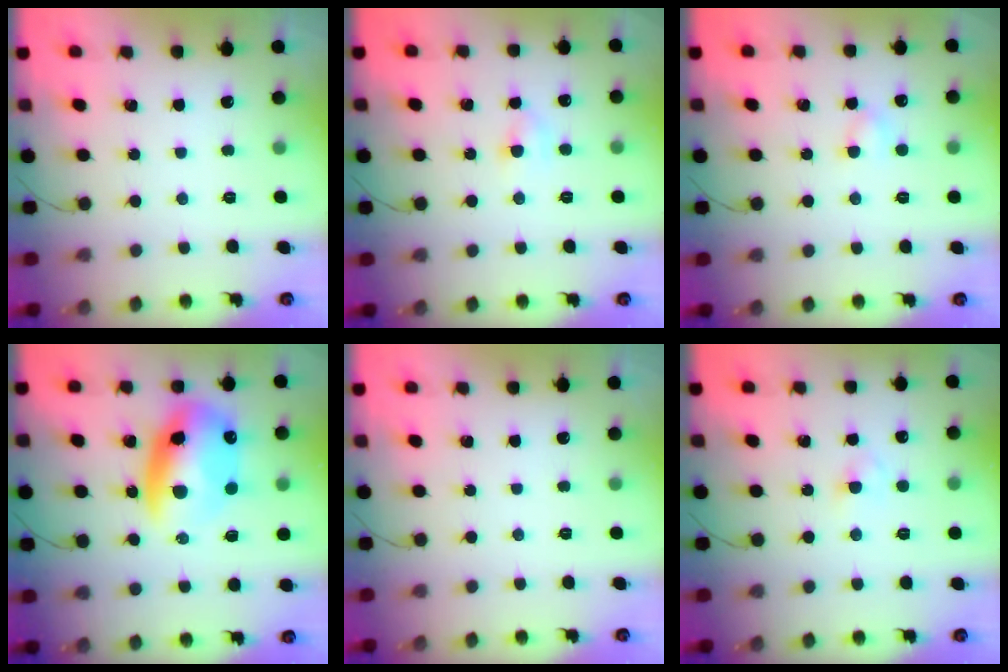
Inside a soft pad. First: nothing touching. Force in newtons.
{"total": 3.7, "press": 3.4, "slide": 1.3}
{"total": 3.0, "press": 2.8, "slide": 1.1}
{"total": 13.4, "press": 13.1, "slide": 2.9}
{"total": 0.0}
{"total": 2.3, "press": 2.1, "slide": 1.0}